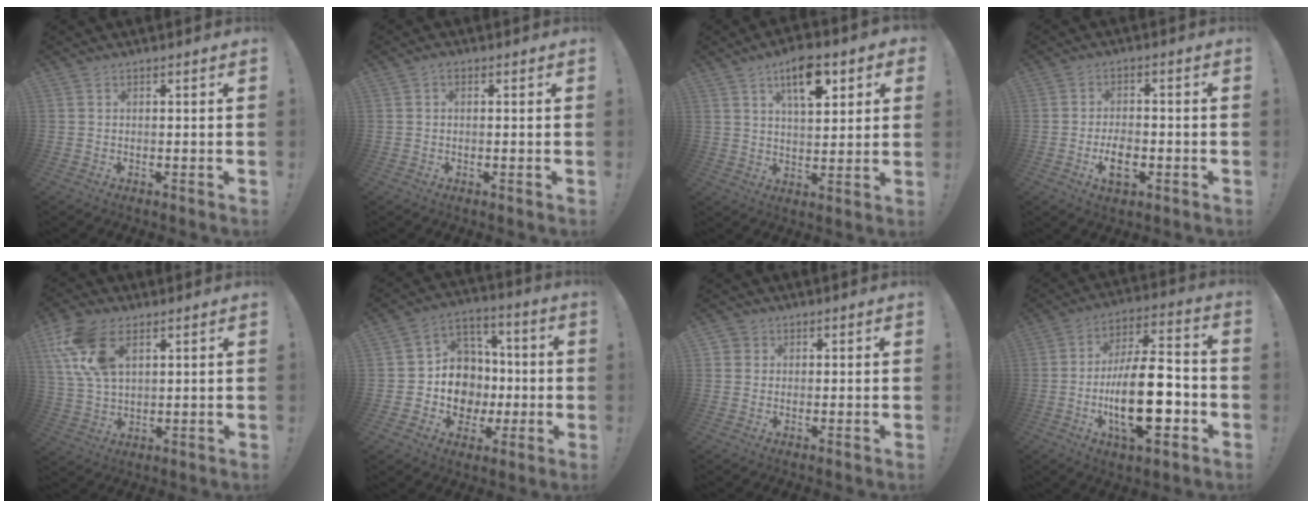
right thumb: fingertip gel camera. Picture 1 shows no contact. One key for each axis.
{"total": 0.7, "fx": -0.1, "fy": 0.5, "fz": 0.5, "tx": -0.011, "ty": 0.003, "tz": -0.003}
{"total": 12.2, "fx": 5.9, "fy": 5.6, "fz": 9.1, "tx": -0.124, "ty": -0.019, "tz": 0.099}
{"total": 6.9, "fx": -2.6, "fy": 3.8, "fz": 5.1, "tx": -0.080, "ty": 0.001, "tz": -0.045}
{"total": 14.6, "fx": 6.3, "fy": 8.6, "fz": 10.0, "tx": -0.208, "ty": -0.009, "tz": 0.118}
{"total": 13.0, "fx": -2.3, "fy": 12.1, "fz": 4.2, "tx": -0.041, "ty": 0.013, "tz": -0.019}
{"total": 2.2, "fx": 0.8, "fy": 2.1, "fz": 0.4, "tx": -0.003, "ty": 0.000, "tz": 0.014}
{"total": 21.1, "fx": -5.7, "fy": 8.4, "fz": 18.5, "tx": -0.317, "ty": 0.017, "tz": -0.091}